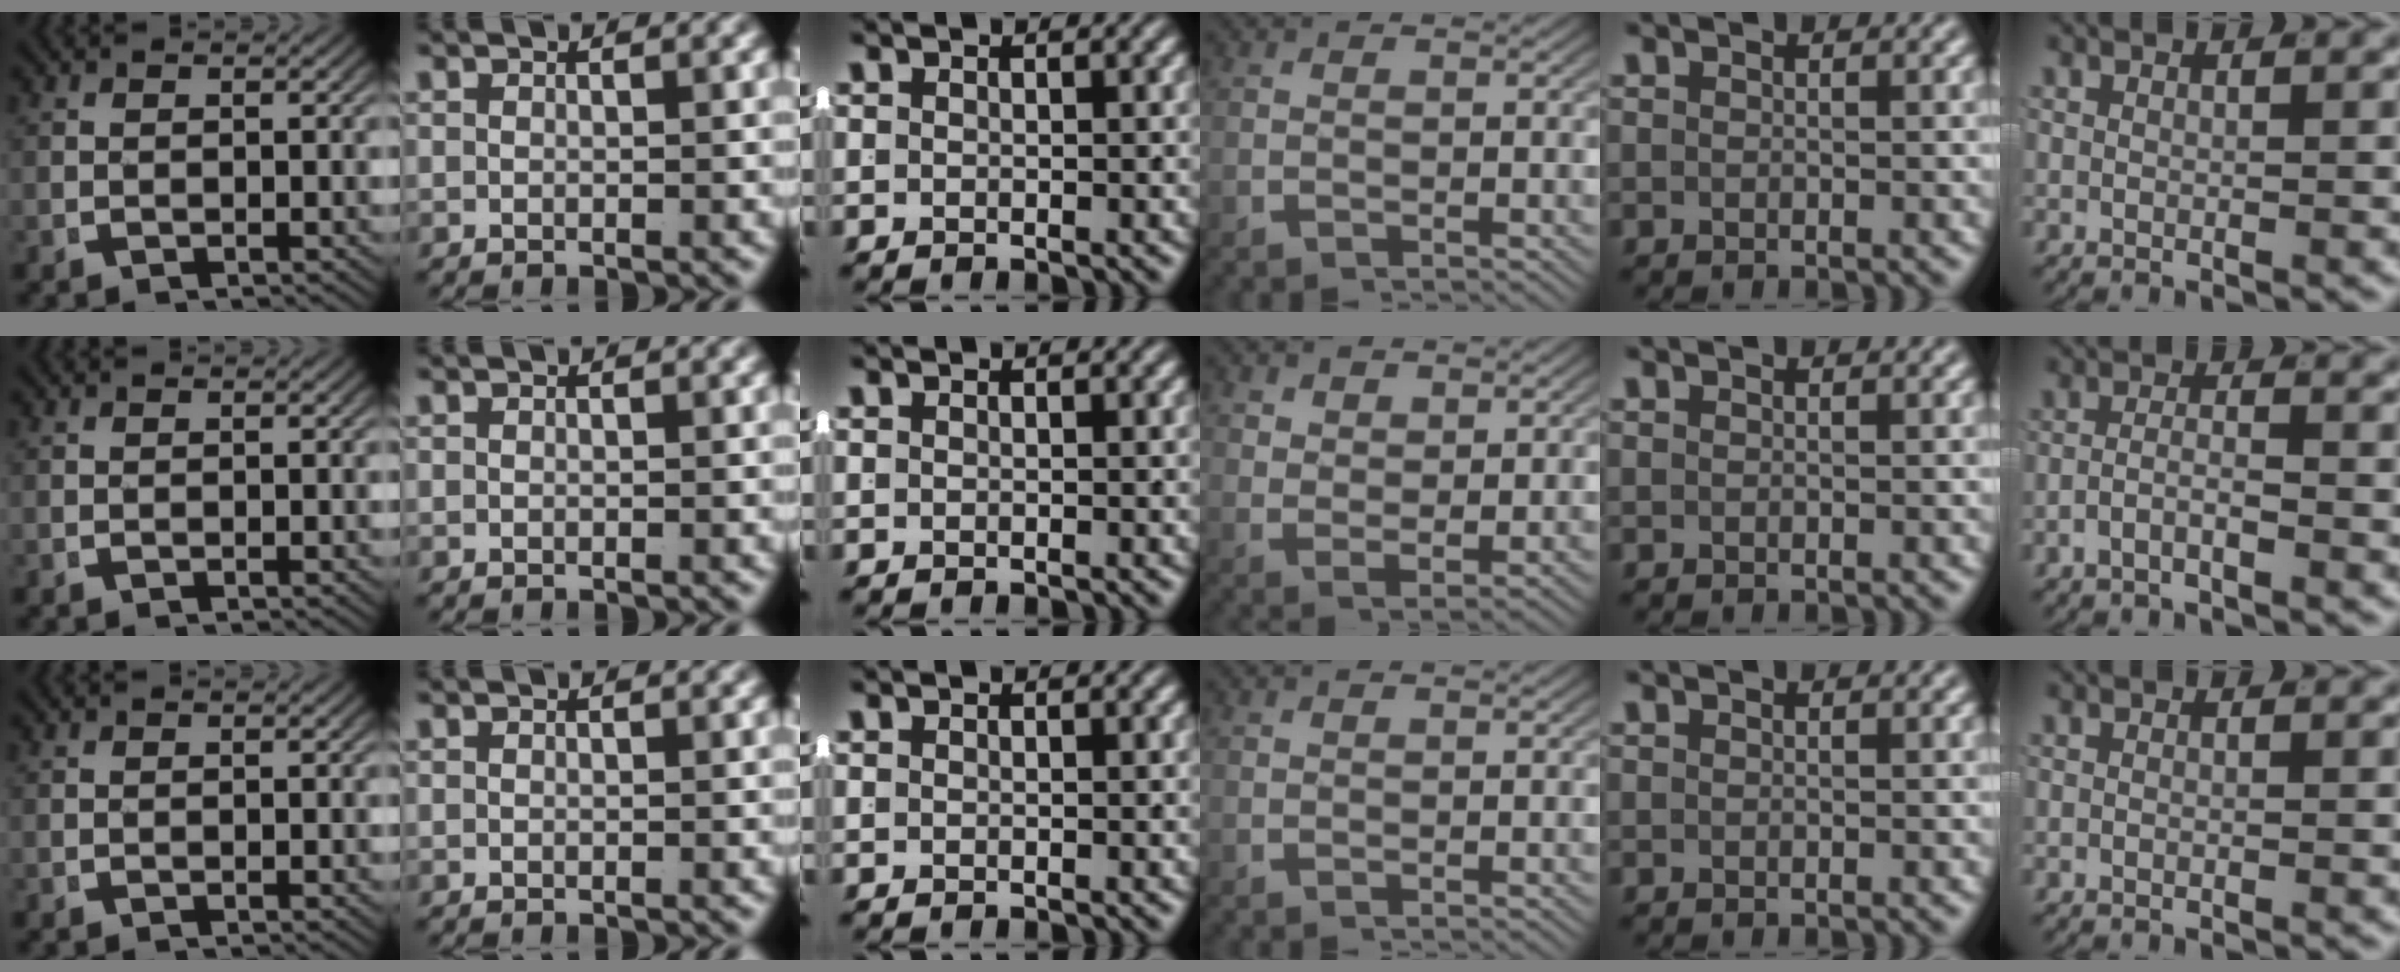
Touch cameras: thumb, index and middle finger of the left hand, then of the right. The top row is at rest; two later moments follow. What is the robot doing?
{"motion": "lift_and_place", "object": "shirt"}